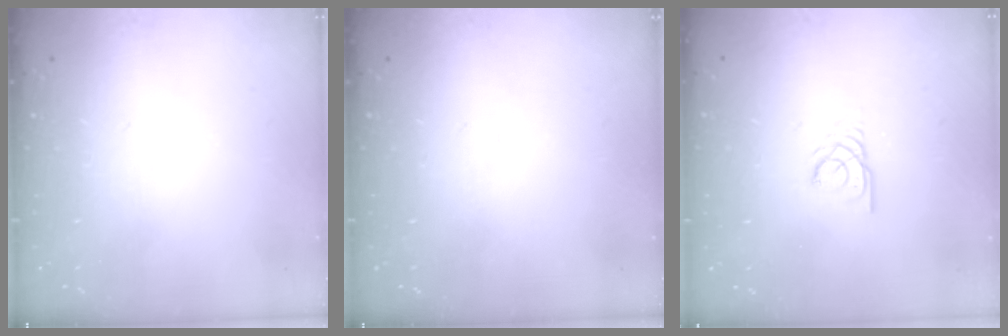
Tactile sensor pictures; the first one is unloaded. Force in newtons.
{"total": 0.0}
{"total": 2.9, "press": 2.9, "slide": 0.2}